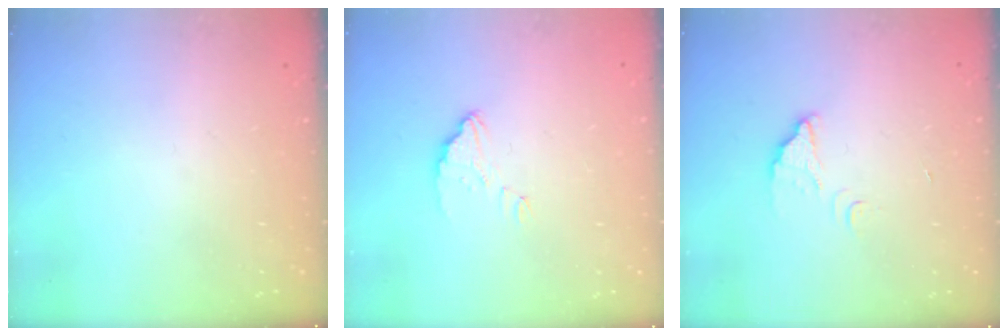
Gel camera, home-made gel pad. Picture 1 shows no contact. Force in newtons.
{"total": 3.4, "press": 3.4, "slide": 0.3}
{"total": 2.9, "press": 2.9, "slide": 0.2}